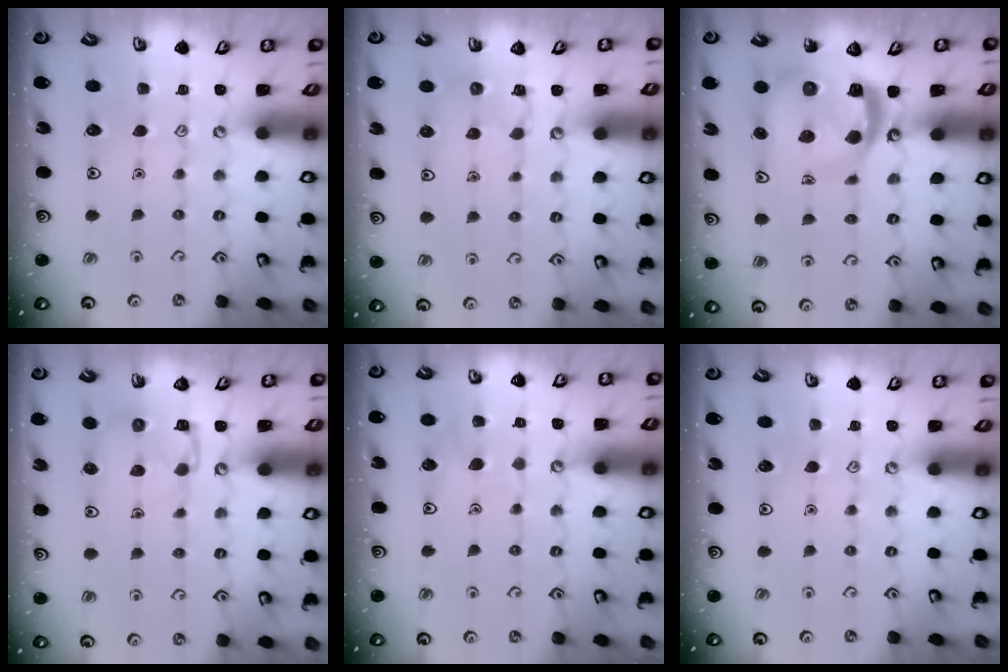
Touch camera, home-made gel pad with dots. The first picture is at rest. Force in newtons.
{"total": 3.8, "press": 3.8, "slide": 0.3}
{"total": 9.6, "press": 9.6, "slide": 1.3}
{"total": 3.9, "press": 3.9, "slide": 0.2}
{"total": 6.1, "press": 6.1, "slide": 0.3}
{"total": 0.0}